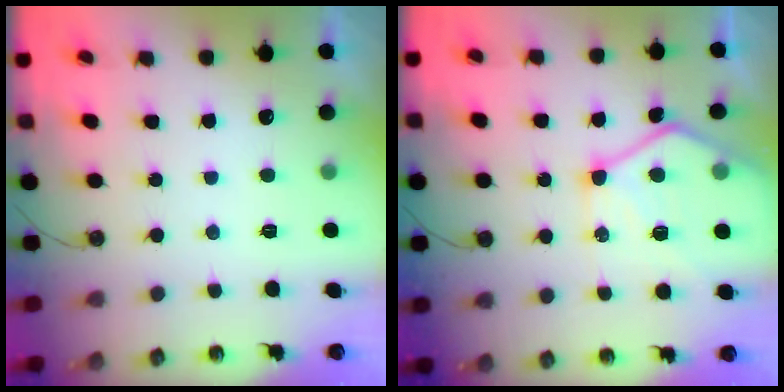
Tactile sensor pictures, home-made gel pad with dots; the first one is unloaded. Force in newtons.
{"total": 16.1, "press": 16.0, "slide": 1.5}